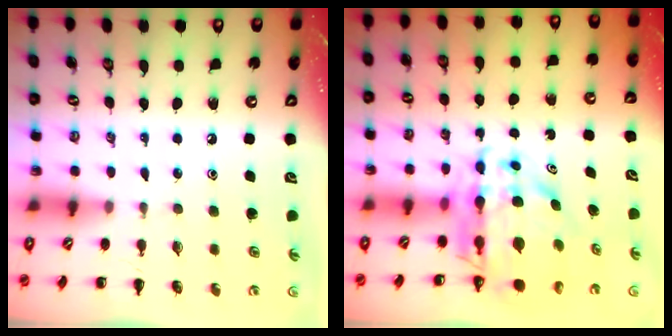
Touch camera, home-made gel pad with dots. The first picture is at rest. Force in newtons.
{"total": 11.3, "press": 10.7, "slide": 3.7}